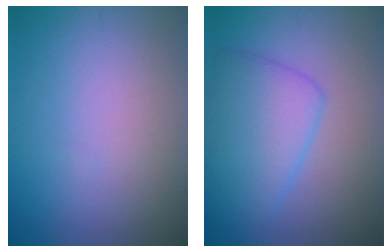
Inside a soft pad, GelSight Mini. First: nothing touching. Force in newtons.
{"total": 5.4, "press": 5.4, "slide": 0.1}